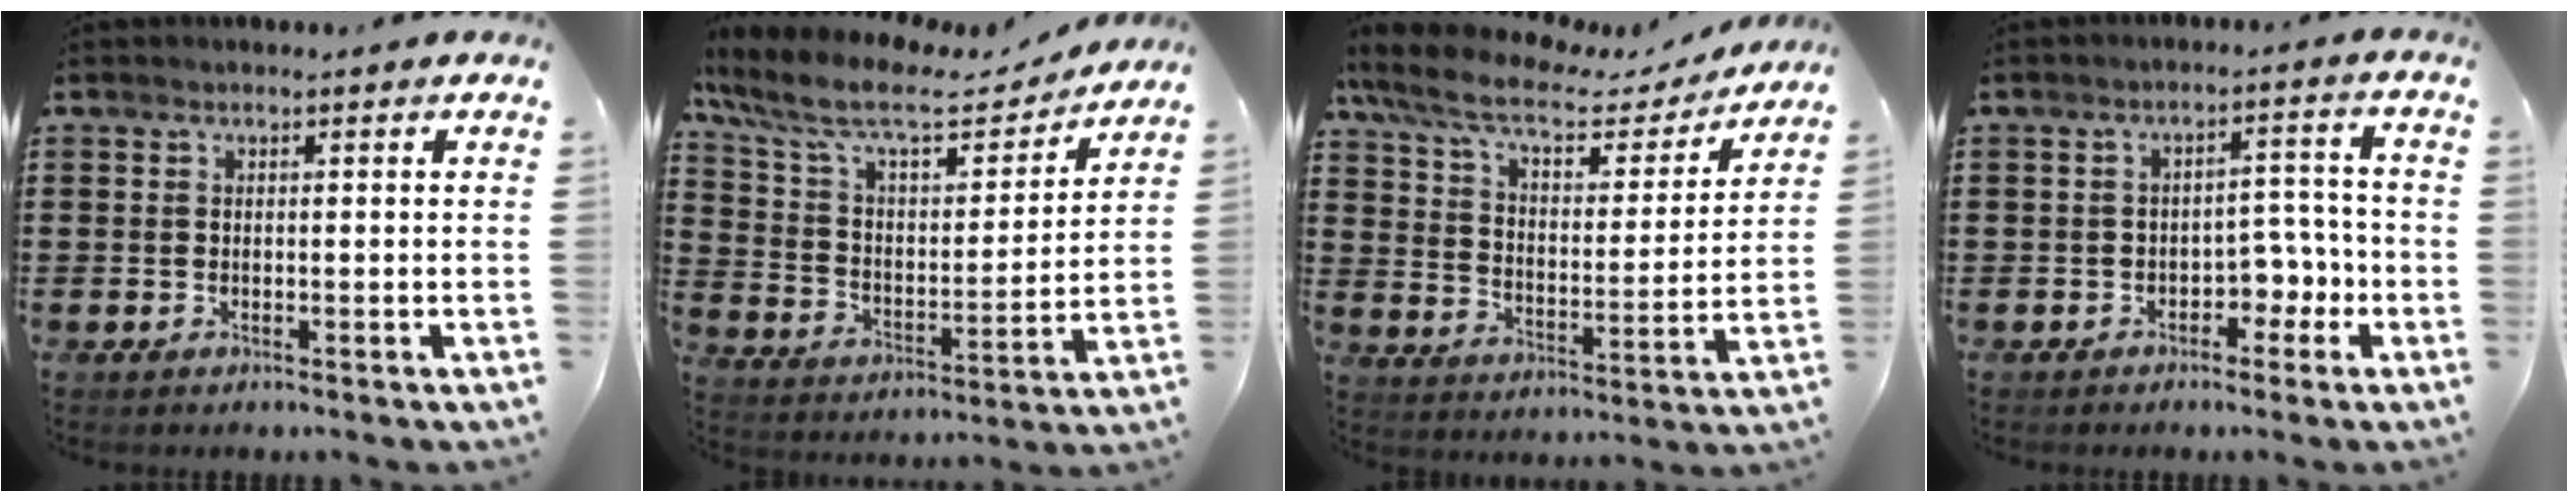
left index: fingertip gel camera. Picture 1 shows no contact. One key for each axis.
{"total": 10.8, "fx": 8.7, "fy": 2.6, "fz": 5.7, "tx": -0.145, "ty": -0.045, "tz": 0.148}
{"total": 9.8, "fx": 7.4, "fy": 2.9, "fz": 5.7, "tx": -0.136, "ty": -0.029, "tz": 0.128}
{"total": 4.5, "fx": -2.3, "fy": 2.7, "fz": 2.8, "tx": -0.044, "ty": 0.008, "tz": -0.050}